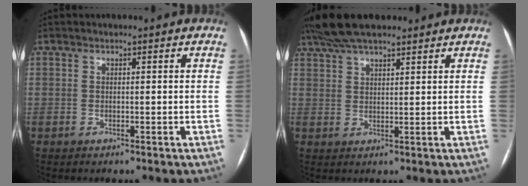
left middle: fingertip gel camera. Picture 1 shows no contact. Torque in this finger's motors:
{"motor_torque": [0.93, -0.94, 0.12, 0.05]}